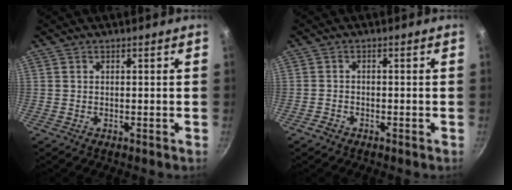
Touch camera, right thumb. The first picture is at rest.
{"total": 1.7, "force": [-1.2, 1.0, 0.5], "torque": [-0.011, 0.014, -0.024]}